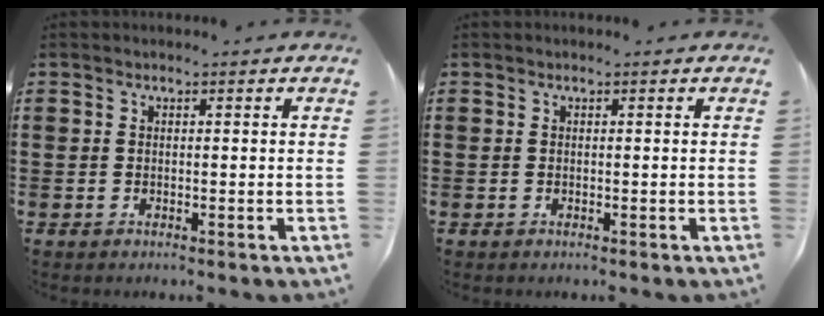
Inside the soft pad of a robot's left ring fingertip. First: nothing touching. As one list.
[{"total": 0.0}]